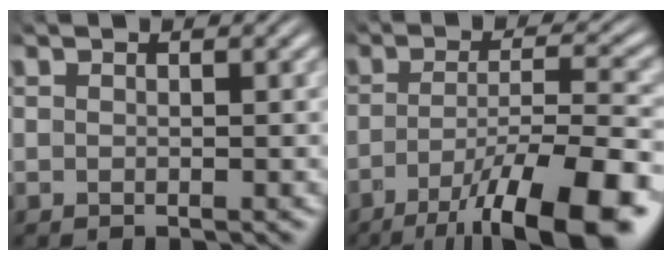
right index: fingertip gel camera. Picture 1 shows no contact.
{"total": 10.5, "force": [-5.8, 3.3, 8.2], "torque": [-0.123, -0.031, -0.068]}